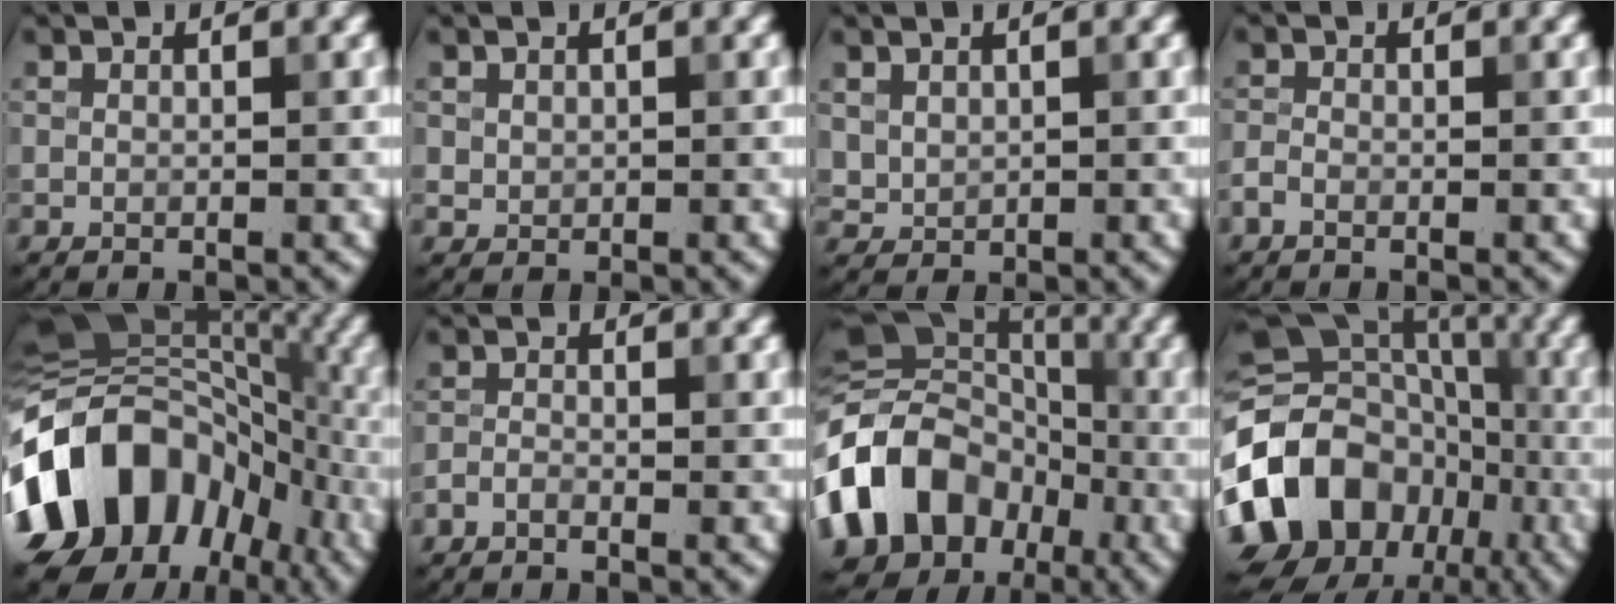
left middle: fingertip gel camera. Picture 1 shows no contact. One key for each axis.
{"total": 0.8, "fx": 0.3, "fy": 0.7, "fz": 0.3, "tx": -0.001, "ty": -0.003, "tz": 0.008}
{"total": 1.2, "fx": 0.6, "fy": 0.9, "fz": 0.5, "tx": -0.010, "ty": -0.005, "tz": 0.020}
{"total": 1.0, "fx": -0.7, "fy": 0.4, "fz": 0.5, "tx": -0.009, "ty": 0.003, "tz": -0.018}
{"total": 14.6, "fx": -4.7, "fy": 10.9, "fz": 8.6, "tx": -0.151, "ty": 0.006, "tz": -0.091}
{"total": 0.9, "fx": -0.8, "fy": 0.2, "fz": 0.4, "tx": -0.008, "ty": 0.003, "tz": -0.020}
{"total": 15.9, "fx": -5.7, "fy": 12.3, "fz": 8.2, "tx": -0.175, "ty": 0.008, "tz": -0.104}
{"total": 14.8, "fx": -5.7, "fy": 11.0, "fz": 8.2, "tx": -0.174, "ty": 0.026, "tz": -0.115}